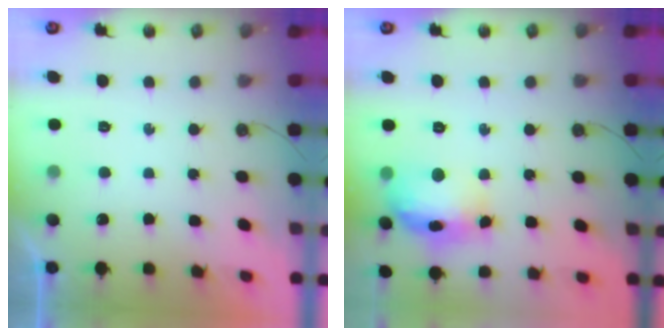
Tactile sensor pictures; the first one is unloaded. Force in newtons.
{"total": 15.8, "press": 15.7, "slide": 1.2}